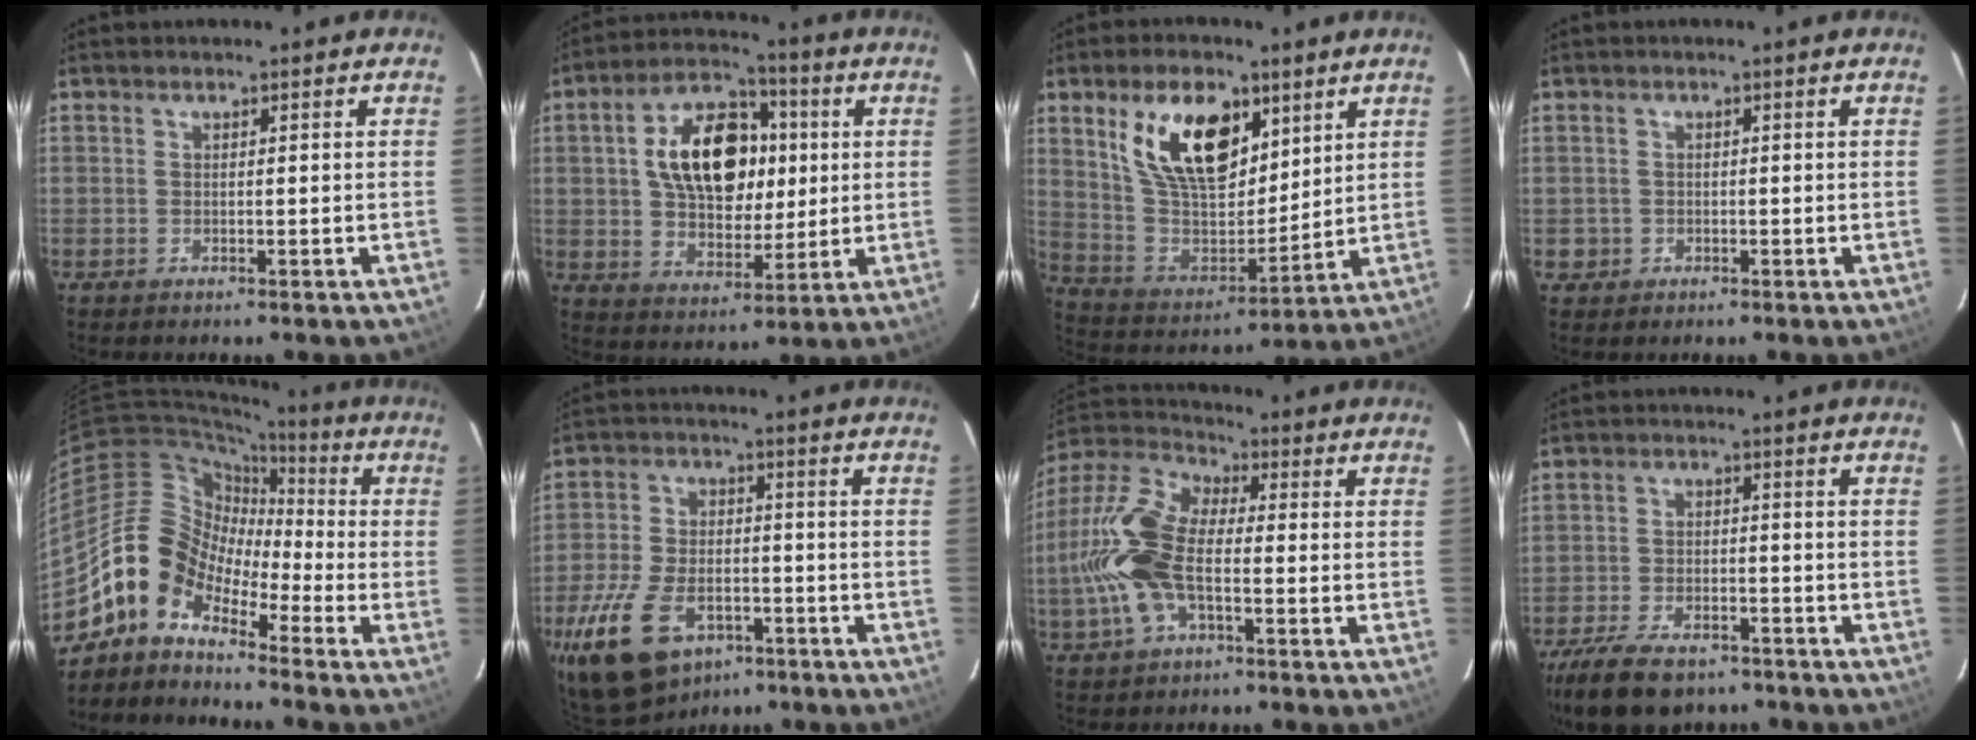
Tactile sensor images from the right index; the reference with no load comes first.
{"total": 16.7, "force": [2.0, 9.5, 13.6], "torque": [-0.233, 0.025, 0.039]}
{"total": 18.8, "force": [8.9, 10.1, 13.1], "torque": [-0.245, 0.009, 0.178]}
{"total": 2.3, "force": [-0.5, 2.2, 0.1], "torque": [0.000, 0.008, -0.003]}
{"total": 9.4, "force": [-6.2, 6.2, 3.6], "torque": [-0.062, 0.037, -0.143]}
{"total": 17.1, "force": [-9.9, 9.7, 9.9], "torque": [-0.226, -0.014, -0.169]}
{"total": 15.0, "force": [-3.1, 7.2, 12.7], "torque": [-0.278, 0.009, -0.065]}
{"total": 14.4, "force": [-10.7, 6.5, 7.2], "torque": [-0.170, -0.017, -0.176]}